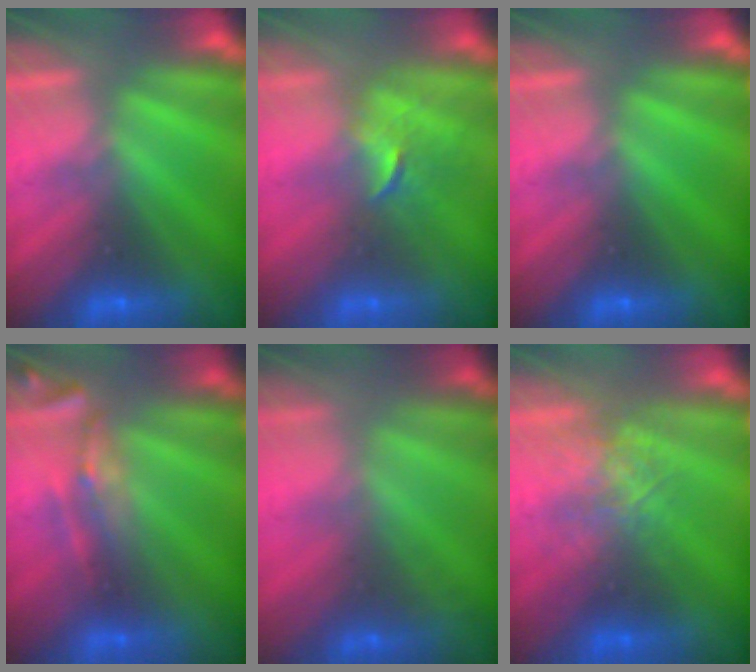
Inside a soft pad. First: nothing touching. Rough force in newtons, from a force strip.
{"total": 2.5}
{"total": 0.0}
{"total": 2.5}
{"total": 1.6}
{"total": 2.6}